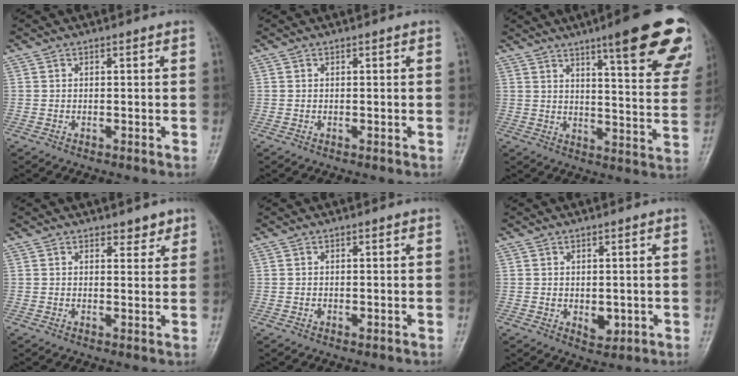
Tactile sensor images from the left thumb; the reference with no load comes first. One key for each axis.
{"total": 0.0}
{"total": 22.0, "fx": 13.4, "fy": 3.9, "fz": 17.0, "tx": -0.195, "ty": -0.051, "tz": 0.167}
{"total": 2.8, "fx": 2.1, "fy": 1.4, "fz": 1.1, "tx": 0.004, "ty": -0.012, "tz": 0.027}
{"total": 0.7, "fx": -0.1, "fy": 0.5, "fz": 0.5, "tx": -0.009, "ty": 0.002, "tz": -0.002}
{"total": 3.5, "fx": -0.3, "fy": 2.3, "fz": 2.6, "tx": -0.024, "ty": -0.006, "tz": 0.004}